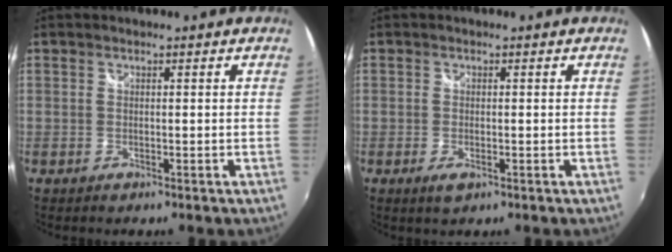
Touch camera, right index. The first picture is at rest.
{"total": 2.1, "force": [-0.9, 0.9, 1.6], "torque": [-0.031, -0.004, -0.014]}